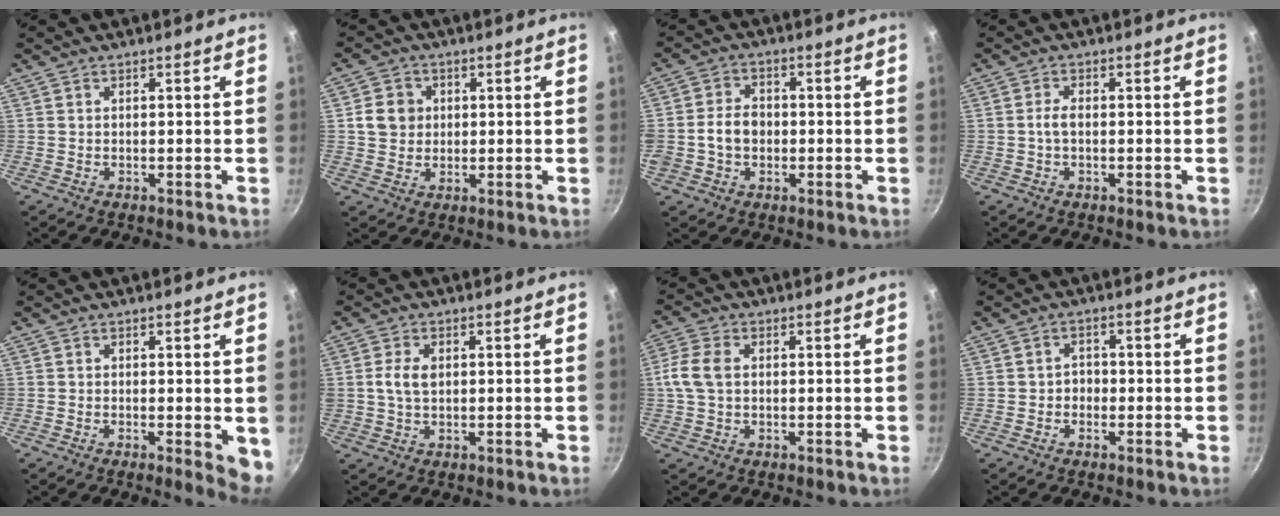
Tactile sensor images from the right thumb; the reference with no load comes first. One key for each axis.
{"total": 5.6, "fx": 0.8, "fy": 5.1, "fz": 2.1, "tx": -0.012, "ty": 0.006, "tz": 0.009}
{"total": 6.4, "fx": -0.9, "fy": 5.0, "fz": 3.8, "tx": -0.050, "ty": 0.018, "tz": -0.022}
{"total": 2.1, "fx": -0.3, "fy": 1.0, "fz": 1.9, "tx": -0.038, "ty": 0.010, "tz": -0.009}
{"total": 4.5, "fx": -0.4, "fy": 1.7, "fz": 4.1, "tx": -0.044, "ty": -0.007, "tz": -0.004}
{"total": 4.5, "fx": 0.6, "fy": 2.8, "fz": 3.4, "tx": -0.062, "ty": 0.005, "tz": 0.009}
{"total": 6.0, "fx": 0.5, "fy": 4.0, "fz": 4.5, "tx": -0.098, "ty": 0.012, "tz": 0.002}
{"total": 2.4, "fx": -0.7, "fy": 2.0, "fz": 1.1, "tx": 0.001, "ty": 0.009, "tz": -0.015}